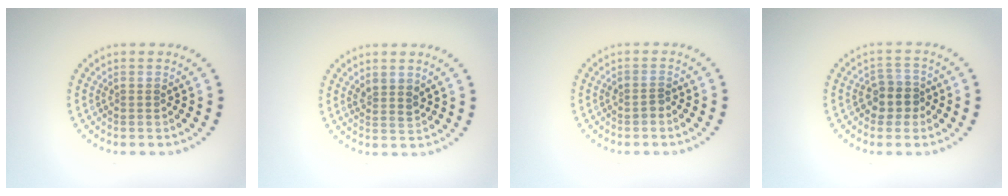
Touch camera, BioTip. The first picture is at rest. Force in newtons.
{"total": 1.5, "press": 1.3, "slide": 0.8}
{"total": 0.9, "press": 0.8, "slide": 0.3}
{"total": 2.5, "press": 2.3, "slide": 1.0}